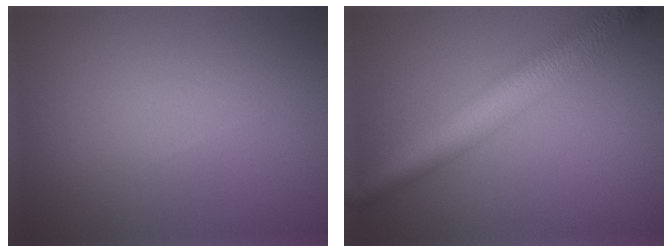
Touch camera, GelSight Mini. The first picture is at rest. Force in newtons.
{"total": 5.8, "press": 5.8, "slide": 0.1}